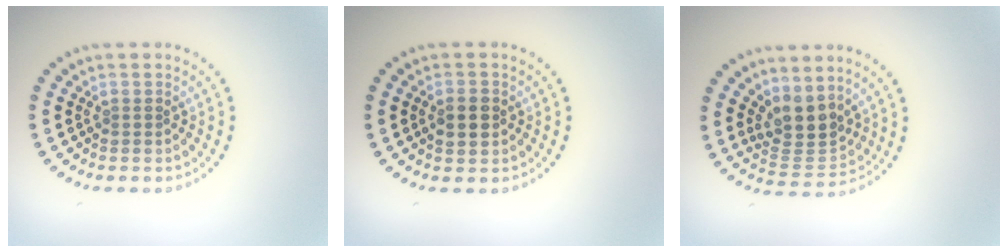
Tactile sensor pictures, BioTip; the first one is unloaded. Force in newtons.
{"total": 2.5, "press": 2.4, "slide": 0.2}
{"total": 3.9, "press": 3.2, "slide": 2.1}